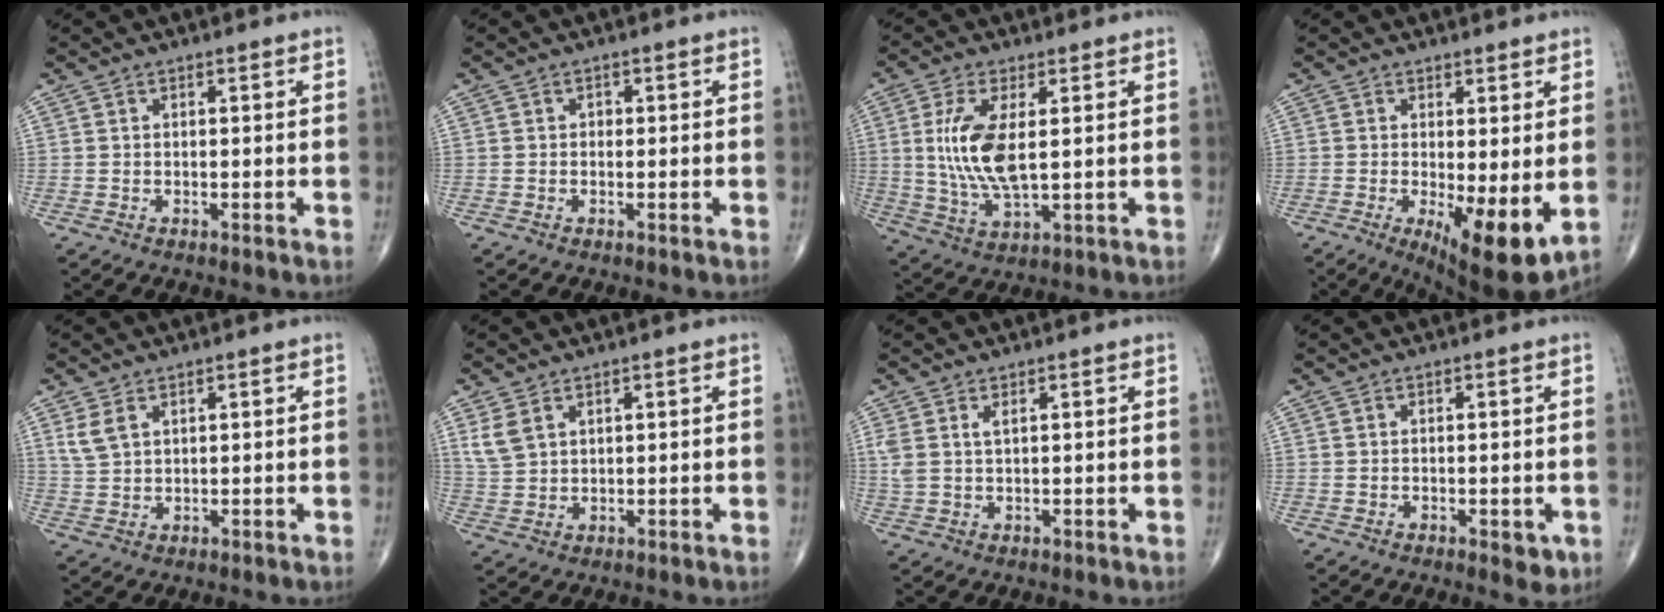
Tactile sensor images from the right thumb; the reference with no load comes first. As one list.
[{"total": 0.7, "force": [0.0, 0.6, 0.3], "torque": [0.003, 0.003, -0.003]}, {"total": 11.0, "force": [1.5, 4.3, 10.0], "torque": [-0.216, -0.016, 0.035]}, {"total": 10.5, "force": [-1.5, 3.1, 9.9], "torque": [-0.148, -0.029, -0.015]}, {"total": 3.5, "force": [1.9, 2.0, 2.2], "torque": [-0.048, -0.001, 0.048]}, {"total": 4.2, "force": [2.2, 2.6, 2.4], "torque": [-0.047, -0.005, 0.055]}, {"total": 2.8, "force": [1.2, 1.1, 2.3], "torque": [-0.058, 0.010, 0.034]}, {"total": 2.8, "force": [-0.8, 1.3, 2.3], "torque": [-0.021, -0.005, -0.006]}]